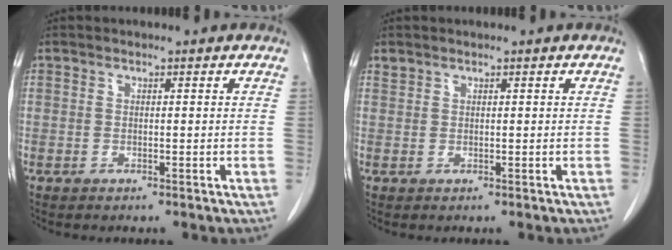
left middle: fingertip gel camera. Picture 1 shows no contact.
{"total": 0.6, "force": [0.6, 0.1, 0.0], "torque": [-0.008, 0.004, 0.016]}